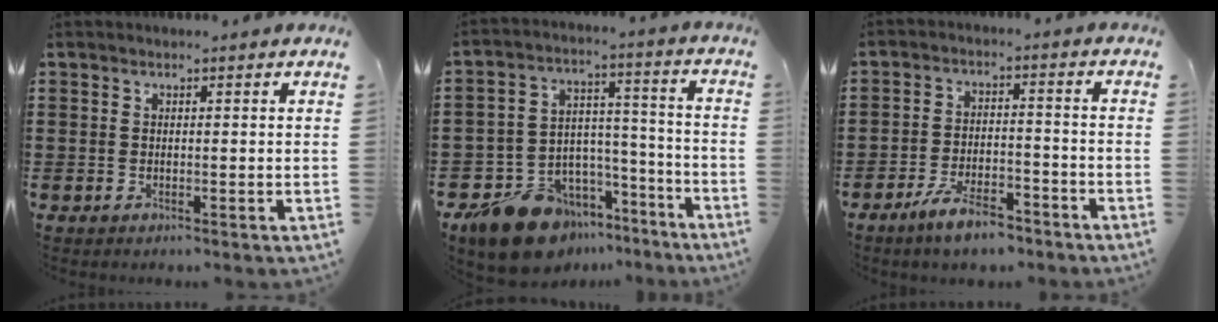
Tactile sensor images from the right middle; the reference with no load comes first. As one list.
[{"total": 13.4, "force": [-11.0, 6.5, 4.0], "torque": [-0.081, 0.057, -0.201]}, {"total": 6.5, "force": [-5.2, 1.8, 3.5], "torque": [-0.075, 0.003, -0.097]}]